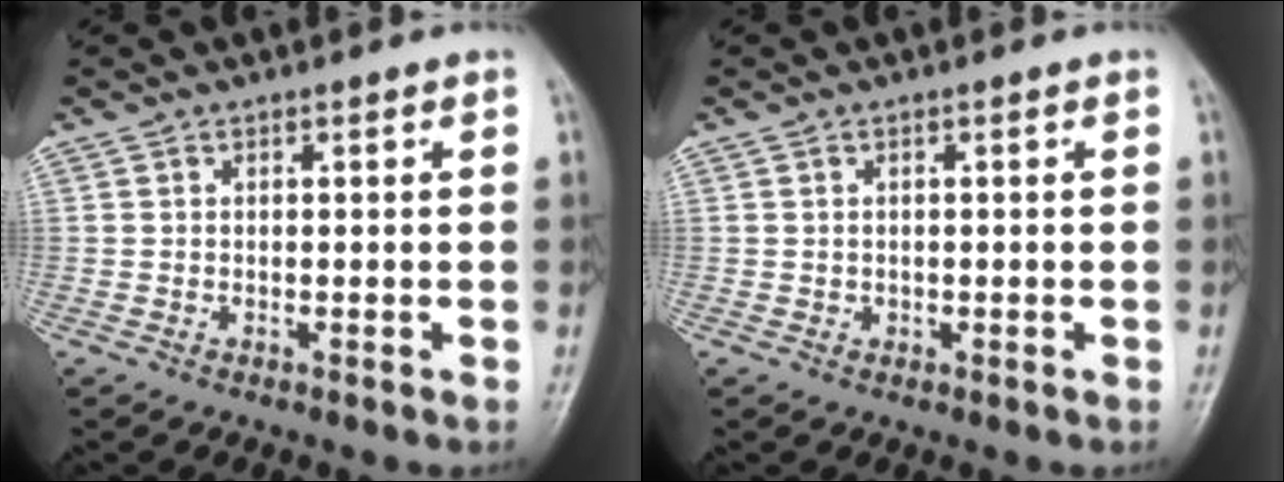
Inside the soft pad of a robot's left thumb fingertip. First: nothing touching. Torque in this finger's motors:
{"motor_torque": [-0.07, -0.03, 0.10, 0.18, 0.00]}